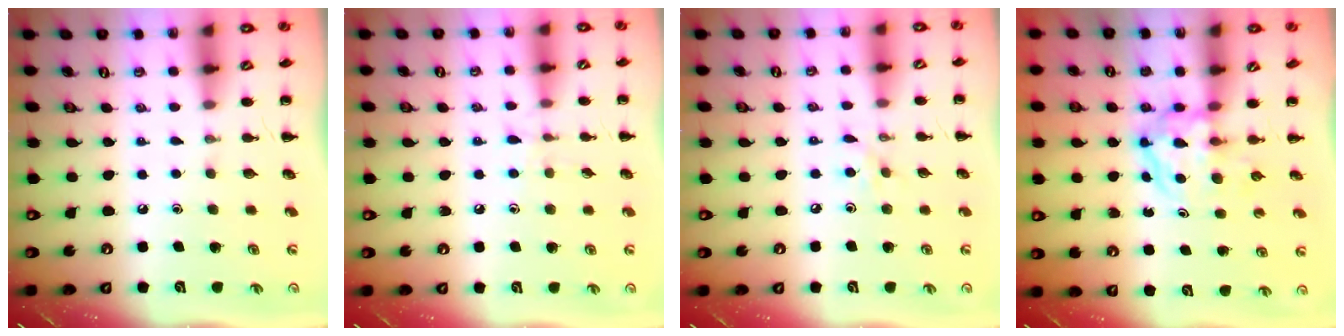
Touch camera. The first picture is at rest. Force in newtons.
{"total": 6.0, "press": 5.6, "slide": 2.3}
{"total": 3.8, "press": 3.6, "slide": 1.4}
{"total": 3.9, "press": 3.9, "slide": 0.5}